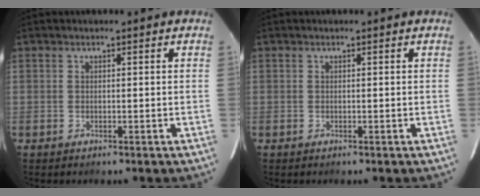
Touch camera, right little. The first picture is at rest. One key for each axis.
{"total": 0.0}